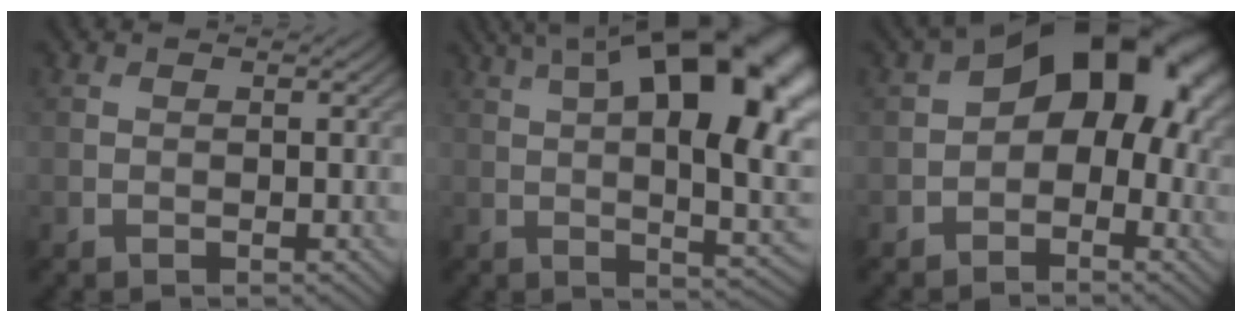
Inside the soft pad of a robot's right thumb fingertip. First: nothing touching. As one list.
[{"total": 20.5, "force": [6.4, 8.1, 17.8], "torque": [-0.254, 0.049, 0.096]}, {"total": 13.1, "force": [0.9, 8.3, 10.1], "torque": [-0.121, 0.018, -0.001]}]